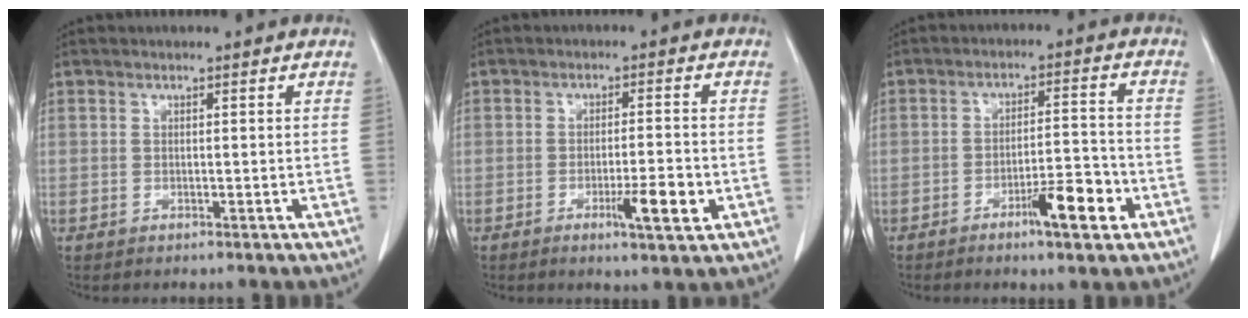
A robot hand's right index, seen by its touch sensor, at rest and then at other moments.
{"total": 6.1, "force": [-2.3, 0.8, 5.6], "torque": [-0.088, -0.005, -0.033]}
{"total": 7.7, "force": [-4.0, 1.3, 6.5], "torque": [-0.099, 0.004, -0.058]}